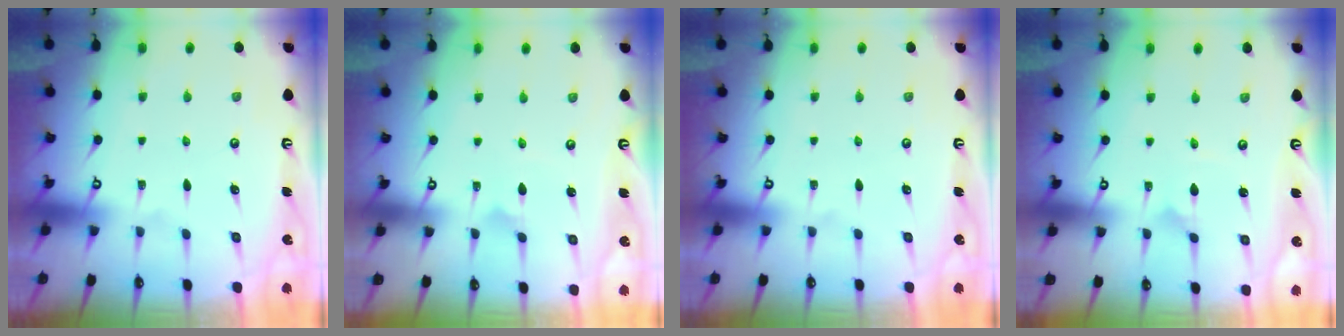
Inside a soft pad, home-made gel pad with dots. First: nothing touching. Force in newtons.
{"total": 2.9, "press": 2.9, "slide": 0.2}
{"total": 0.0}
{"total": 1.9, "press": 1.9, "slide": 0.1}